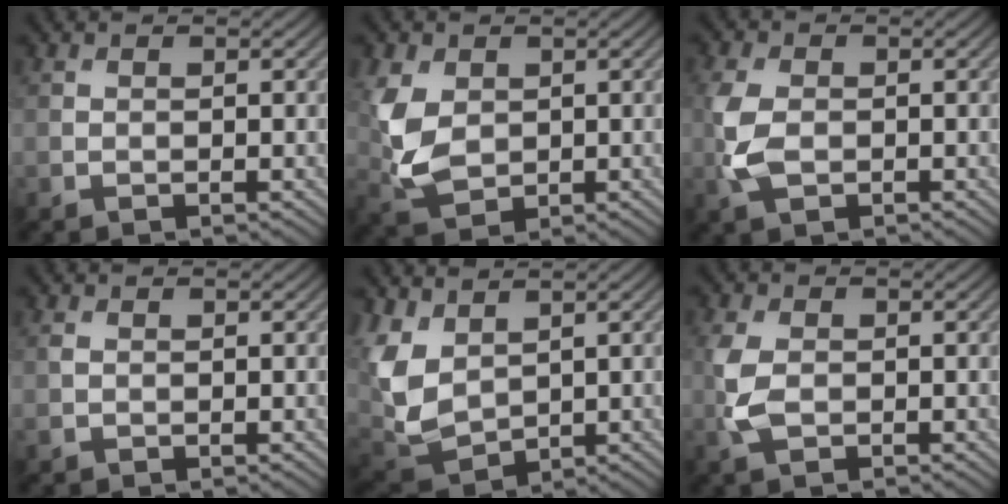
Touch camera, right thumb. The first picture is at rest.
{"total": 6.7, "force": [0.7, 4.7, 4.8], "torque": [-0.128, -0.003, 0.010]}
{"total": 5.2, "force": [-1.0, 3.3, 4.0], "torque": [-0.114, -0.003, -0.024]}
{"total": 0.9, "force": [0.0, 0.7, 0.5], "torque": [-0.018, -0.002, 0.000]}
{"total": 8.4, "force": [2.7, 5.5, 5.8], "torque": [-0.171, -0.002, 0.059]}
{"total": 4.2, "force": [-0.8, 2.5, 3.3], "torque": [-0.096, -0.002, -0.021]}